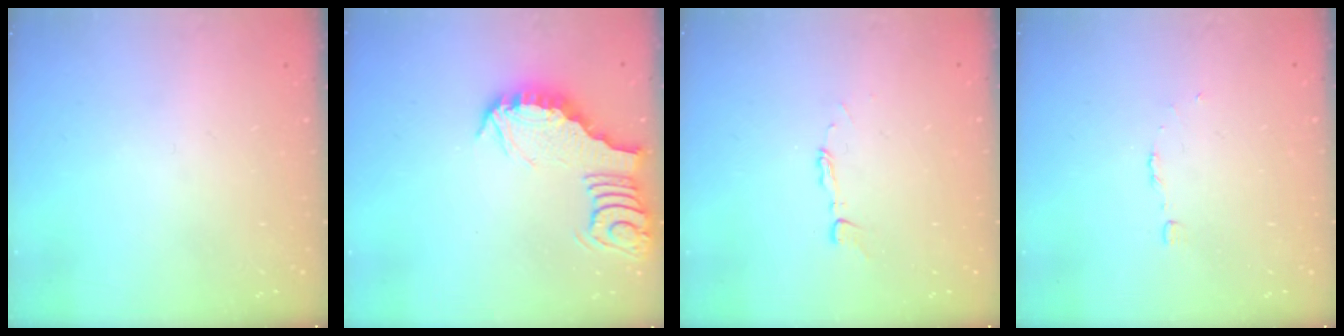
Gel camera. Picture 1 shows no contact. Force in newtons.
{"total": 3.5, "press": 3.5, "slide": 0.4}
{"total": 2.9, "press": 2.9, "slide": 0.2}
{"total": 3.1, "press": 3.1, "slide": 0.2}